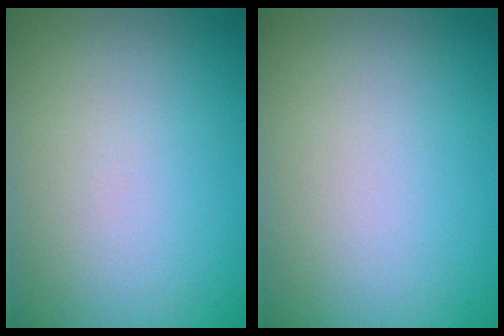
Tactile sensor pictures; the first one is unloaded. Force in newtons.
{"total": 0.0}